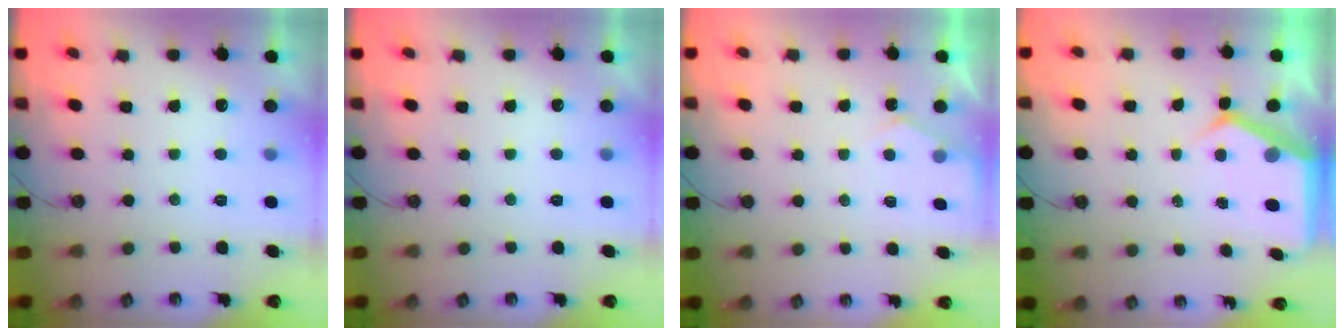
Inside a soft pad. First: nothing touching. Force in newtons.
{"total": 0.0}
{"total": 3.6, "press": 3.6, "slide": 0.2}
{"total": 5.5, "press": 5.5, "slide": 0.4}